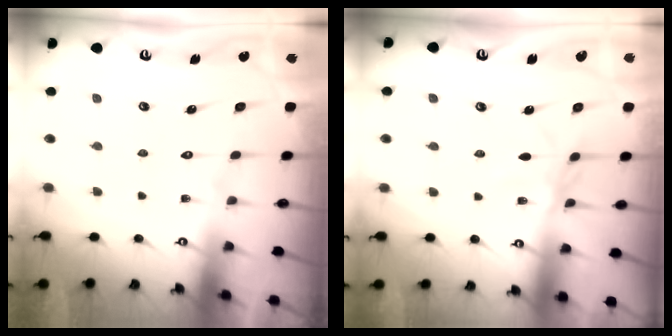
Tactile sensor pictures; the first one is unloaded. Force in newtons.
{"total": 3.0, "press": 2.9, "slide": 0.3}